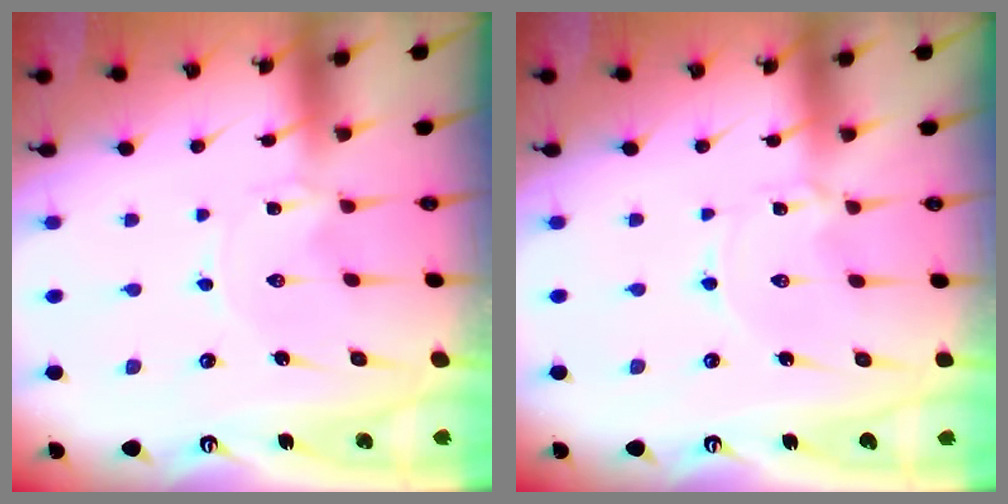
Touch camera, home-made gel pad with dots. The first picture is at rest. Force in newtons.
{"total": 0.9, "press": 0.9, "slide": 0.1}